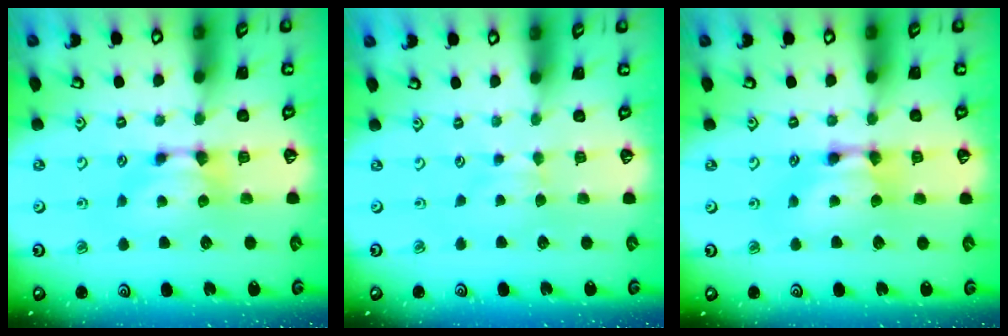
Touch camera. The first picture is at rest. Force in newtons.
{"total": 2.7, "press": 2.7, "slide": 0.4}
{"total": 1.7, "press": 1.7, "slide": 0.1}